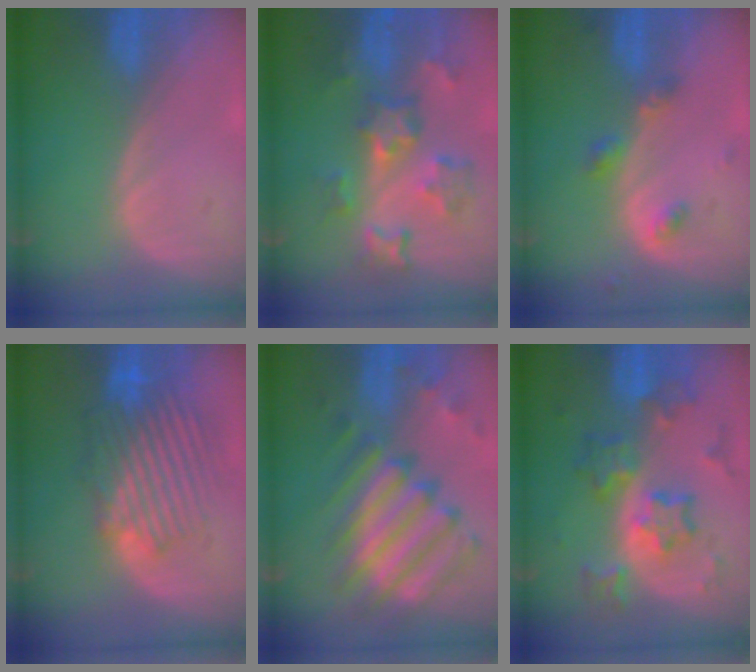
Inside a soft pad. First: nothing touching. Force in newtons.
{"total": 8.8, "press": 7.8, "slide": 4.2}
{"total": 3.5, "press": 3.5, "slide": 0.5}
{"total": 9.9, "press": 9.1, "slide": 3.9}
{"total": 11.9, "press": 10.4, "slide": 5.7}
{"total": 8.7, "press": 8.7, "slide": 0.6}